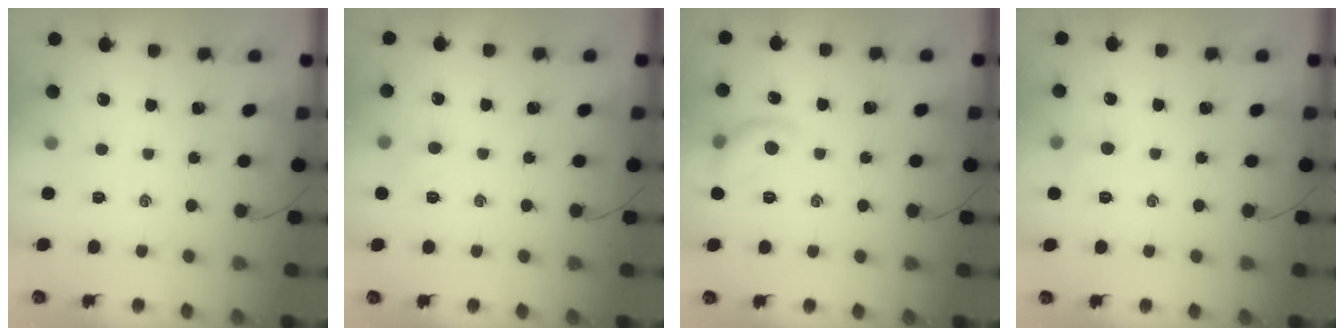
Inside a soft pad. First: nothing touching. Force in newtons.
{"total": 4.2, "press": 4.1, "slide": 1.2}
{"total": 9.8, "press": 9.8, "slide": 0.2}
{"total": 4.5, "press": 4.3, "slide": 1.5}